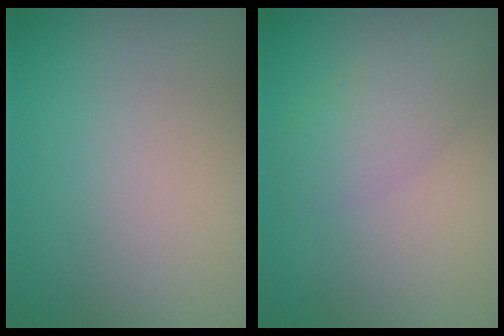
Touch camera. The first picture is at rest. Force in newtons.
{"total": 3.0, "press": 3.0, "slide": 0.1}